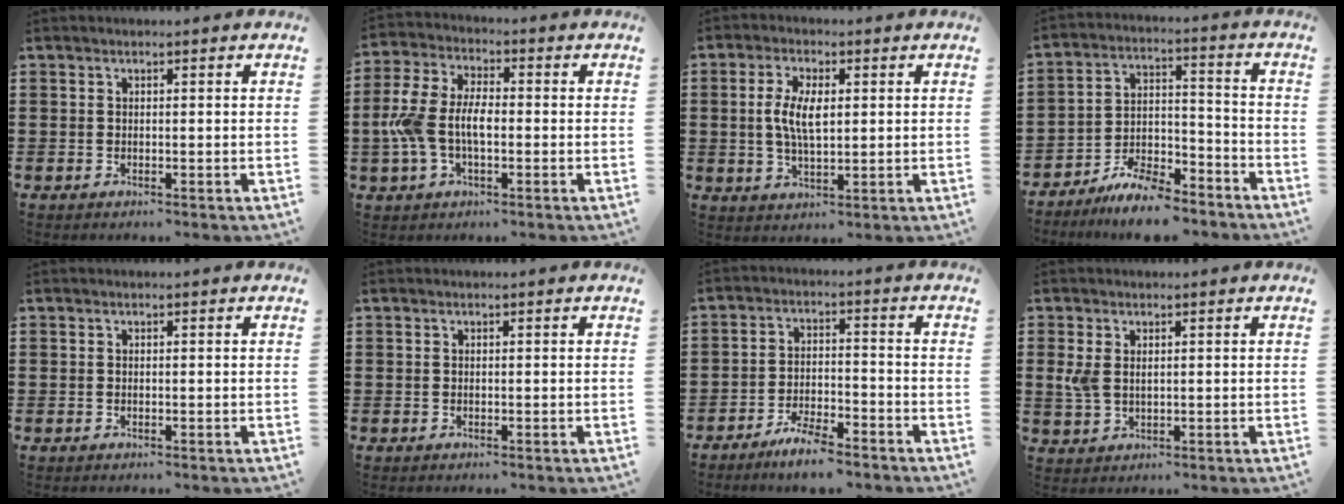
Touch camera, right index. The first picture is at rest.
{"total": 8.4, "force": [-1.3, 4.6, 6.9], "torque": [-0.178, -0.004, -0.034]}
{"total": 6.1, "force": [0.4, 2.5, 5.6], "torque": [-0.115, 0.007, 0.003]}
{"total": 8.4, "force": [-7.9, 1.5, 2.5], "torque": [-0.041, 0.023, -0.149]}
{"total": 0.0}
{"total": 0.0}
{"total": 5.0, "force": [-4.7, 0.2, 1.7], "torque": [-0.035, 0.002, -0.093]}
{"total": 3.1, "force": [0.8, 1.9, 2.3], "torque": [-0.063, 0.001, 0.010]}